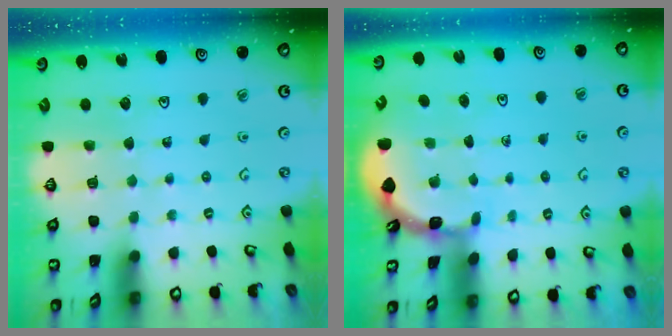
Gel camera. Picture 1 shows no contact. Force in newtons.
{"total": 1.8, "press": 1.8, "slide": 0.1}